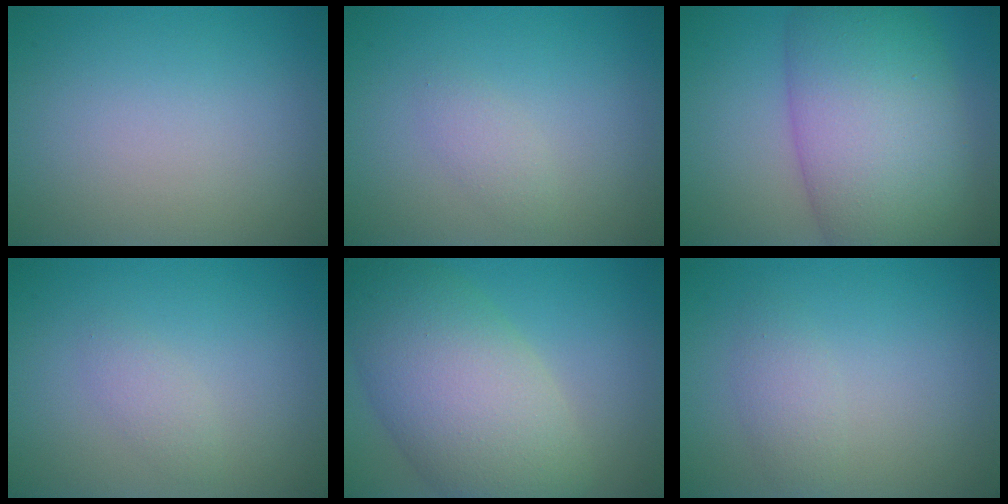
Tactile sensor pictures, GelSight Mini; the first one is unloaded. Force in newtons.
{"total": 1.2, "press": 1.2, "slide": 0.0}
{"total": 12.0, "press": 12.0, "slide": 0.5}
{"total": 1.2, "press": 1.2, "slide": 0.0}
{"total": 10.1, "press": 10.1, "slide": 0.3}
{"total": 1.6, "press": 1.6, "slide": 0.1}